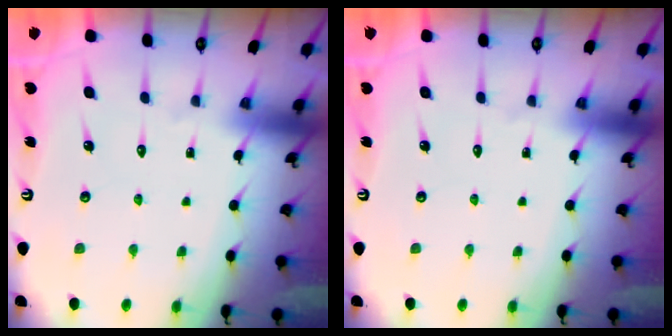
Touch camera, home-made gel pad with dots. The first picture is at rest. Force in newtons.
{"total": 0.0}